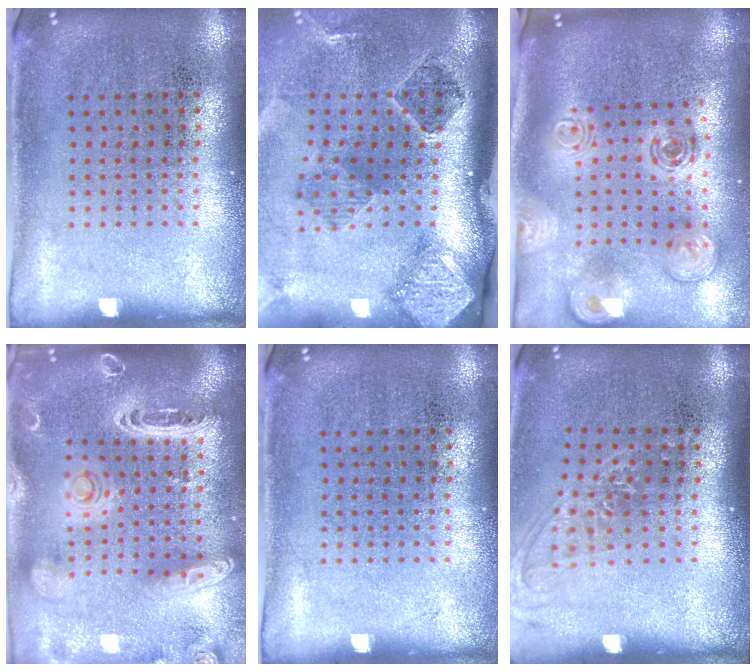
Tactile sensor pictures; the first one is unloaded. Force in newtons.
{"total": 2.8, "press": 1.9, "slide": 2.2}
{"total": 2.5, "press": 1.8, "slide": 1.7}
{"total": 3.4, "press": 2.8, "slide": 1.9}
{"total": 0.0}
{"total": 1.4, "press": 1.1, "slide": 0.8}